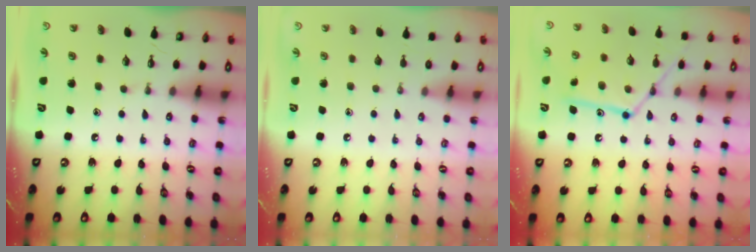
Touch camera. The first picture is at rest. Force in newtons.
{"total": 0.0}
{"total": 13.9, "press": 13.9, "slide": 0.8}